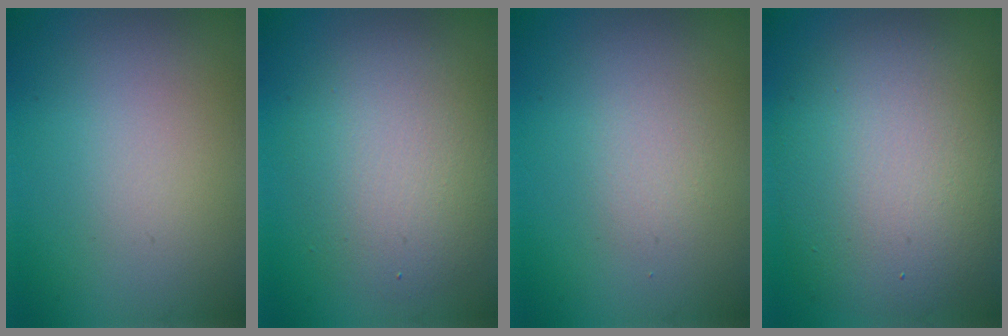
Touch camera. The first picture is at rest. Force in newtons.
{"total": 4.5, "press": 4.5, "slide": 0.1}
{"total": 1.1, "press": 1.1, "slide": 0.0}
{"total": 10.1, "press": 10.1, "slide": 0.5}